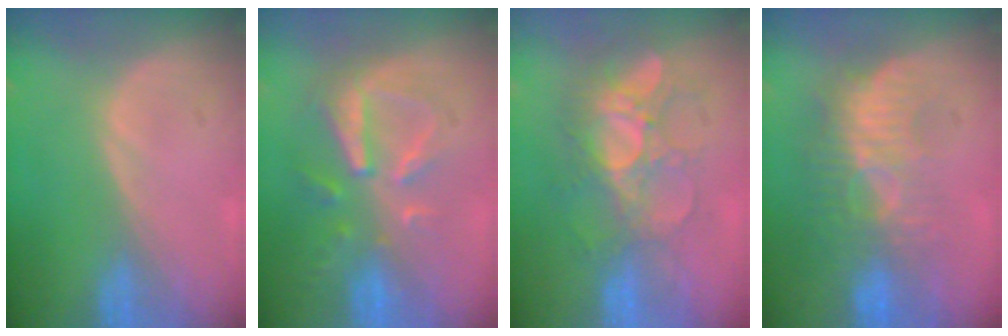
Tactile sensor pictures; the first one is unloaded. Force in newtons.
{"total": 8.1, "press": 7.3, "slide": 3.5}
{"total": 9.2, "press": 8.2, "slide": 4.3}
{"total": 9.1, "press": 8.4, "slide": 3.6}